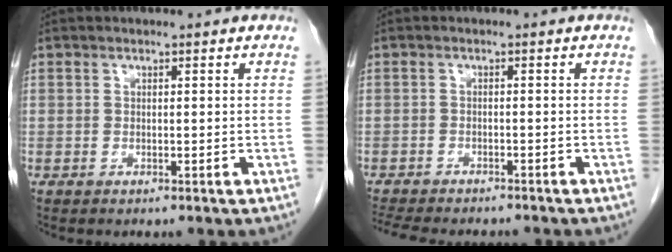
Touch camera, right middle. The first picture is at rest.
{"total": 11.2, "force": [-9.9, 2.7, 4.5], "torque": [-0.087, -0.011, -0.137]}